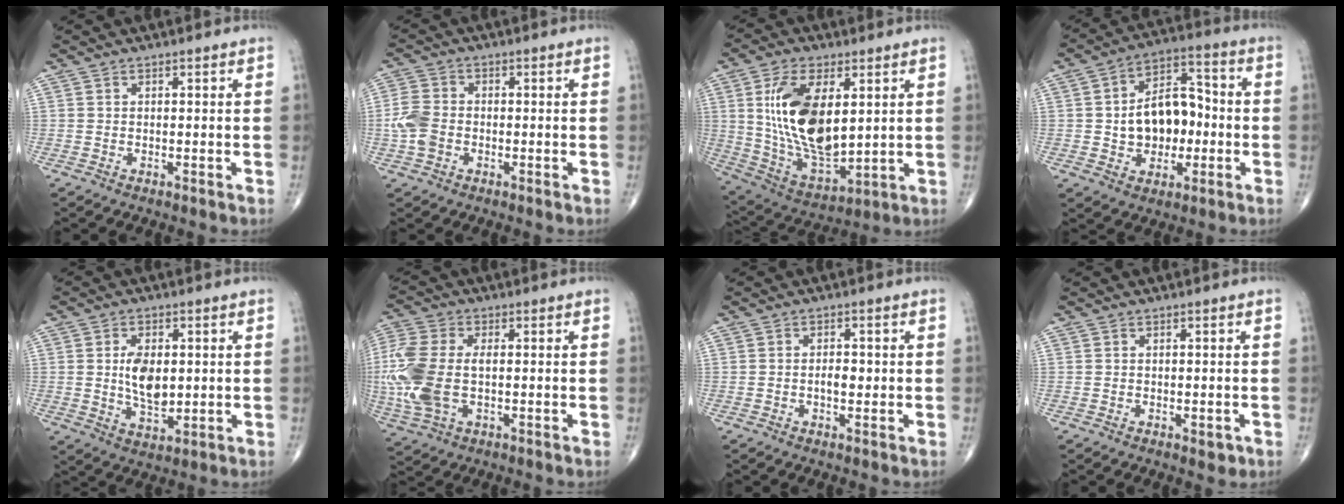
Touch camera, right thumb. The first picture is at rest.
{"total": 5.7, "force": [-1.3, 4.2, 3.6], "torque": [-0.081, 0.010, -0.032]}
{"total": 19.0, "force": [3.8, 9.6, 16.0], "torque": [-0.288, -0.023, 0.084]}
{"total": 13.6, "force": [-1.0, 9.2, 9.9], "torque": [-0.118, 0.036, -0.015]}
{"total": 8.2, "force": [0.7, 4.7, 6.6], "torque": [-0.103, -0.014, 0.016]}
{"total": 15.3, "force": [-1.2, 8.7, 12.6], "torque": [-0.332, -0.003, -0.021]}
{"total": 2.4, "force": [-0.3, 1.3, 2.0], "torque": [-0.030, 0.003, -0.006]}
{"total": 1.6, "force": [-0.5, 0.8, 1.2], "torque": [-0.012, -0.003, -0.004]}